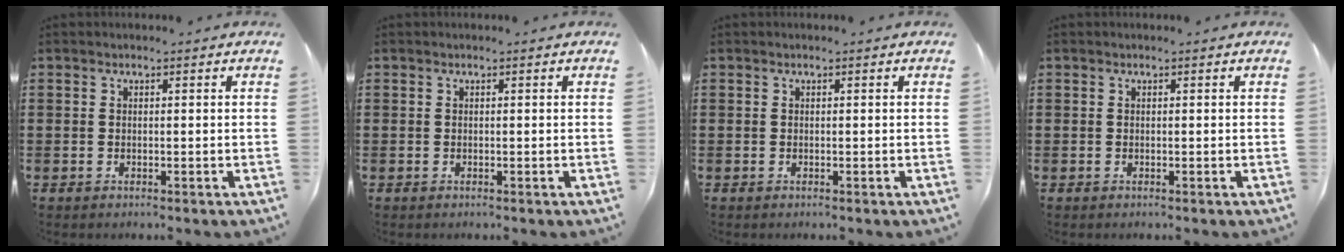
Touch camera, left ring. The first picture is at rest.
{"total": 0.0}
{"total": 0.0}
{"total": 0.0}